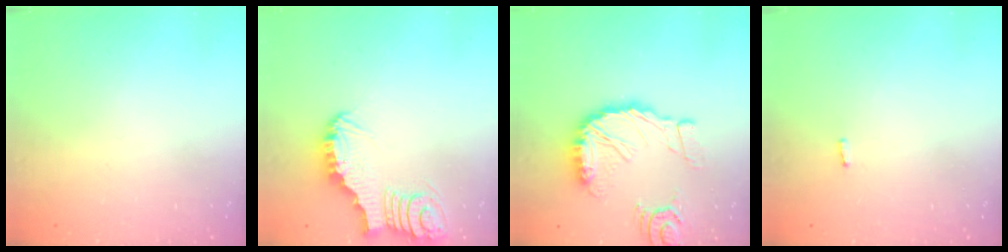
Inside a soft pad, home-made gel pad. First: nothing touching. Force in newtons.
{"total": 4.0, "press": 4.0, "slide": 0.4}
{"total": 17.1, "press": 17.0, "slide": 2.2}
{"total": 2.6, "press": 2.6, "slide": 0.1}